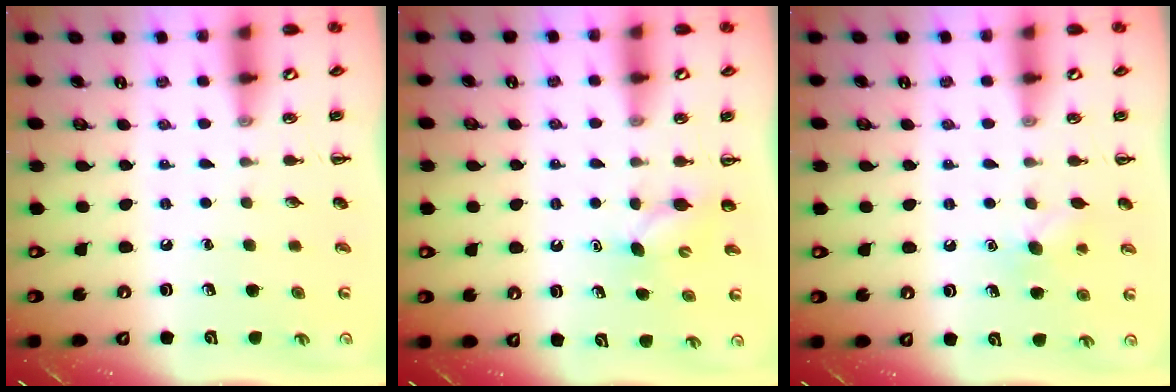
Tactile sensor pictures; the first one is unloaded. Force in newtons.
{"total": 3.5, "press": 3.4, "slide": 0.8}
{"total": 7.3, "press": 7.1, "slide": 1.6}